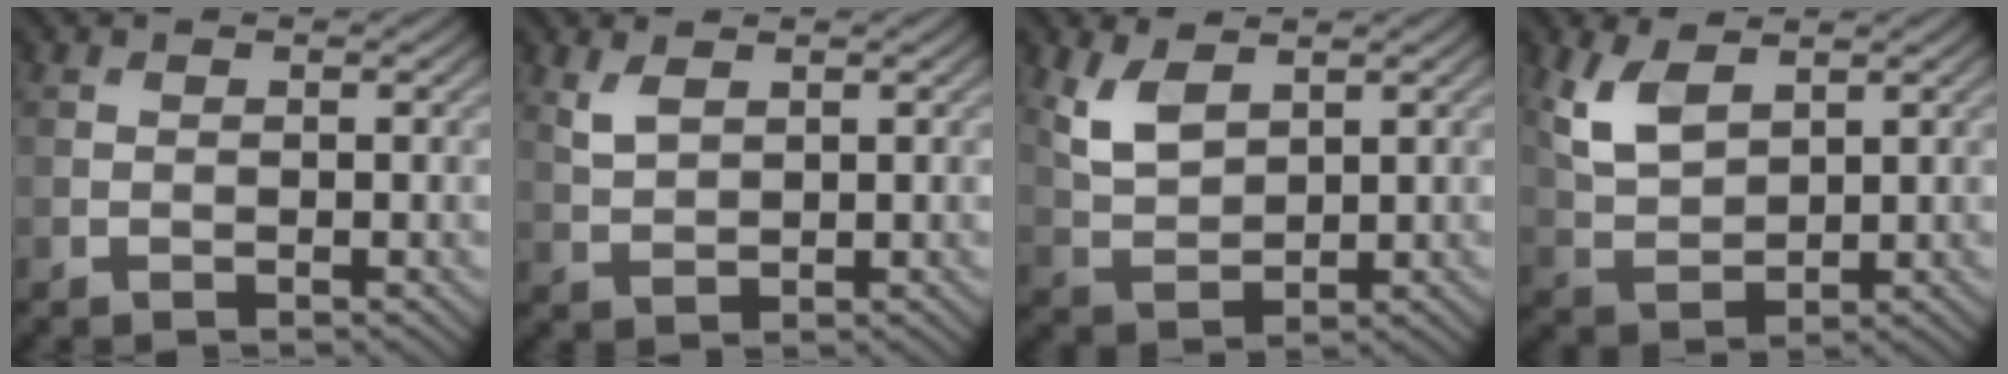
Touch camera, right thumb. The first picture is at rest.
{"total": 2.6, "force": [1.5, 1.2, 1.7], "torque": [-0.049, -0.002, 0.036]}
{"total": 5.3, "force": [2.7, 2.7, 3.6], "torque": [-0.094, -0.004, 0.060]}
{"total": 6.2, "force": [3.1, 3.2, 4.3], "torque": [-0.109, -0.002, 0.064]}